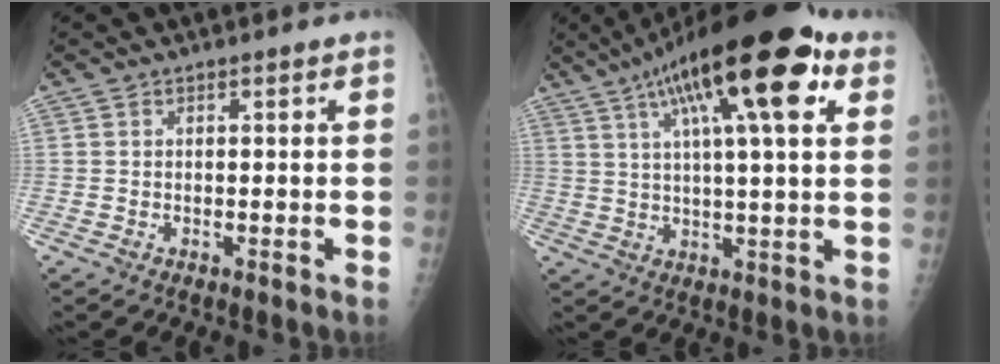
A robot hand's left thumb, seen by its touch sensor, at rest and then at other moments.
{"total": 21.6, "force": [9.8, 5.8, 18.3], "torque": [-0.285, 0.009, 0.150]}